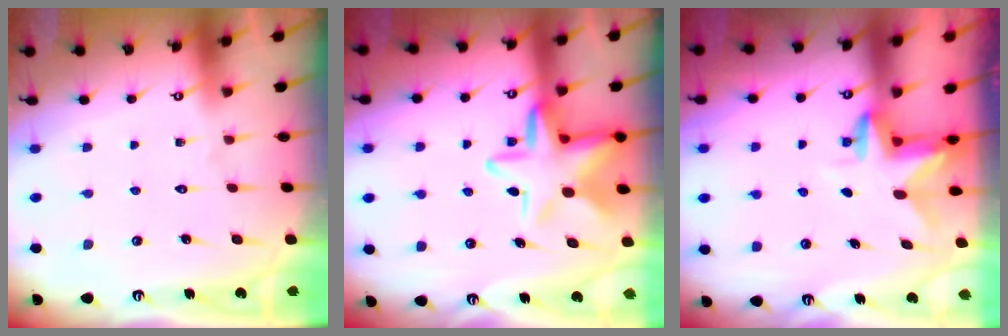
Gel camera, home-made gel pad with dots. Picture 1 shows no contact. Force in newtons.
{"total": 13.9, "press": 13.7, "slide": 2.3}
{"total": 3.0, "press": 3.0, "slide": 0.3}